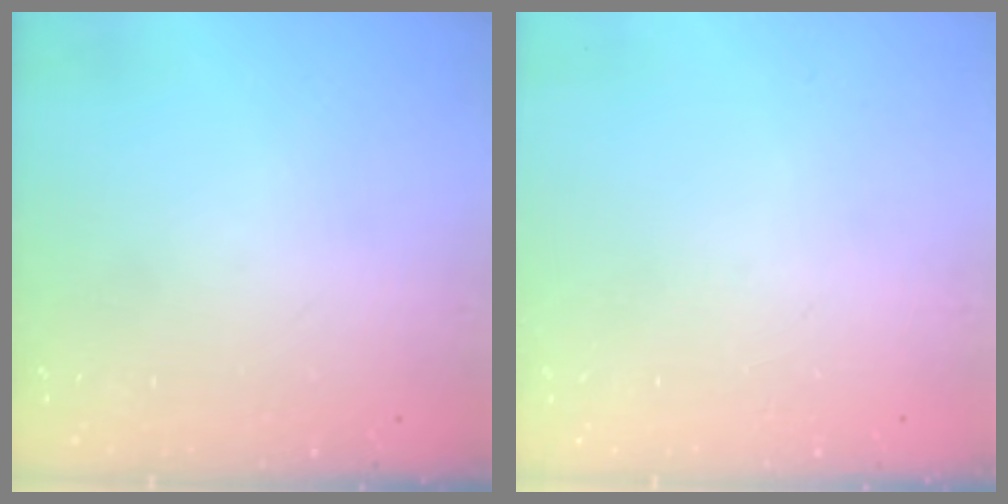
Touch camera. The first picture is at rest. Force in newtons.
{"total": 0.0}